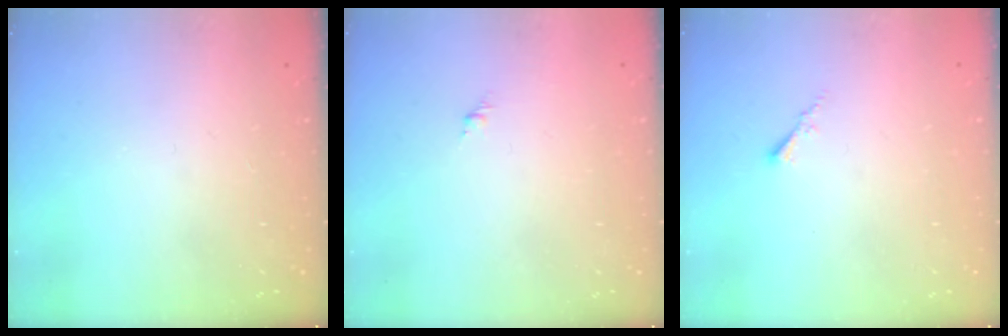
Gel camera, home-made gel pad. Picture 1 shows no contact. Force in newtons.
{"total": 1.3, "press": 1.2, "slide": 0.5}
{"total": 0.5, "press": 0.4, "slide": 0.3}